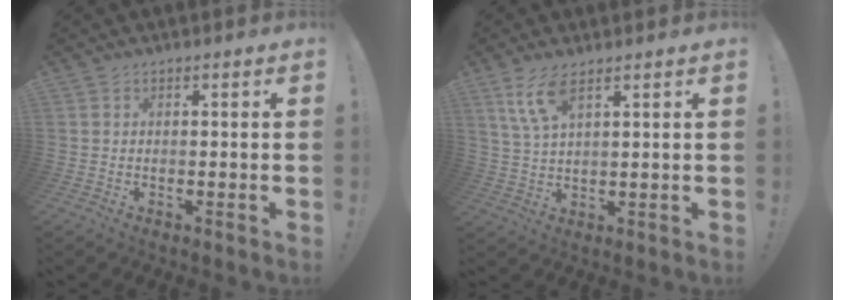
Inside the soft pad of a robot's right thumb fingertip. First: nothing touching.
{"total": 7.7, "force": [4.3, 2.5, 5.8], "torque": [-0.112, -0.008, 0.081]}